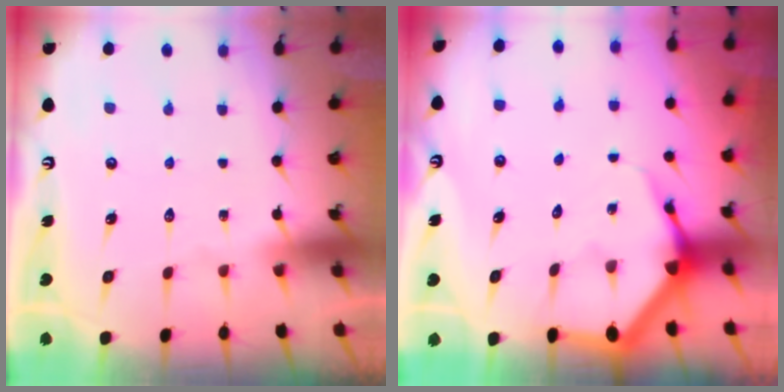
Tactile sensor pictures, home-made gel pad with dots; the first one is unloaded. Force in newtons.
{"total": 4.7, "press": 4.7, "slide": 0.6}